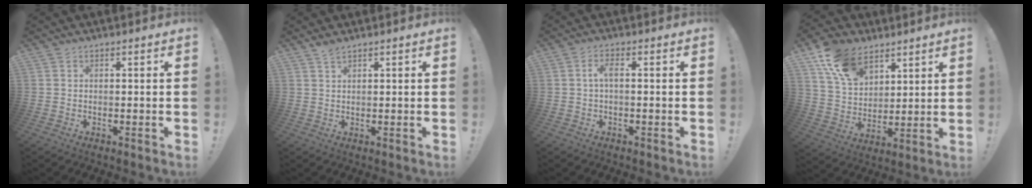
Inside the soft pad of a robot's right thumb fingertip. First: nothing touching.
{"total": 2.2, "force": [2.0, 0.5, 0.9], "torque": [-0.011, -0.008, 0.035]}
{"total": 3.2, "force": [-0.2, 0.9, 3.1], "torque": [-0.066, 0.005, -0.008]}
{"total": 14.2, "force": [8.7, 9.0, 6.7], "torque": [-0.115, -0.044, 0.167]}